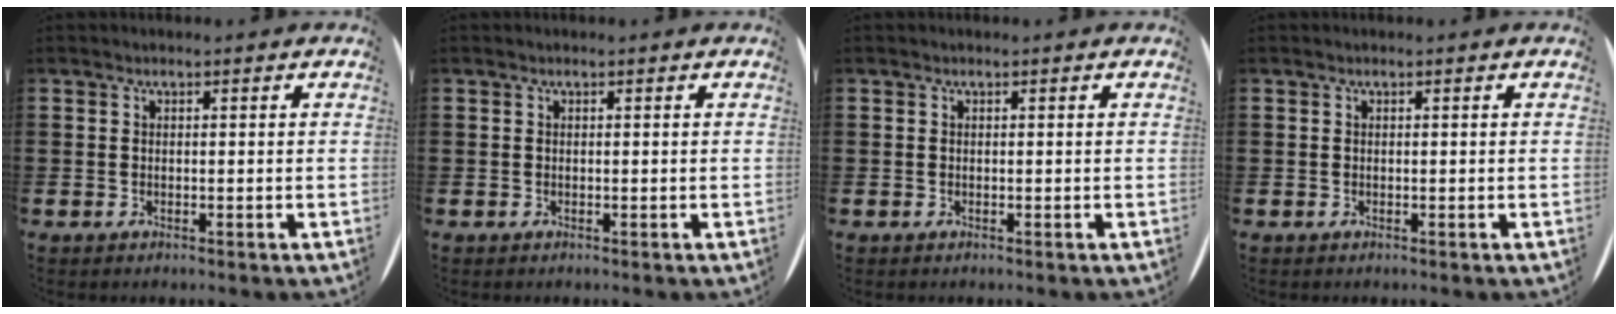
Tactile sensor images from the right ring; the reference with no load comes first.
{"total": 0.0}
{"total": 0.0}
{"total": 0.0}